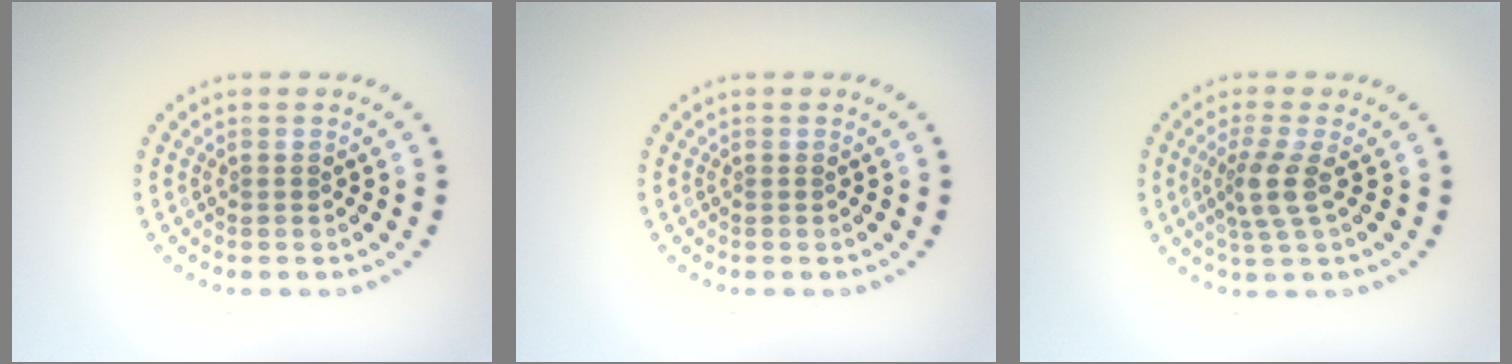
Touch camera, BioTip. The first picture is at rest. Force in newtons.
{"total": 0.0}
{"total": 2.9, "press": 2.3, "slide": 1.8}